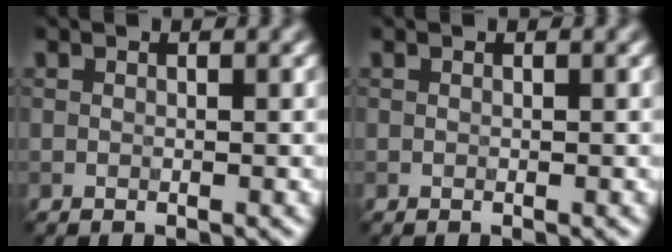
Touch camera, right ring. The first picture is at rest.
{"total": 0.0}